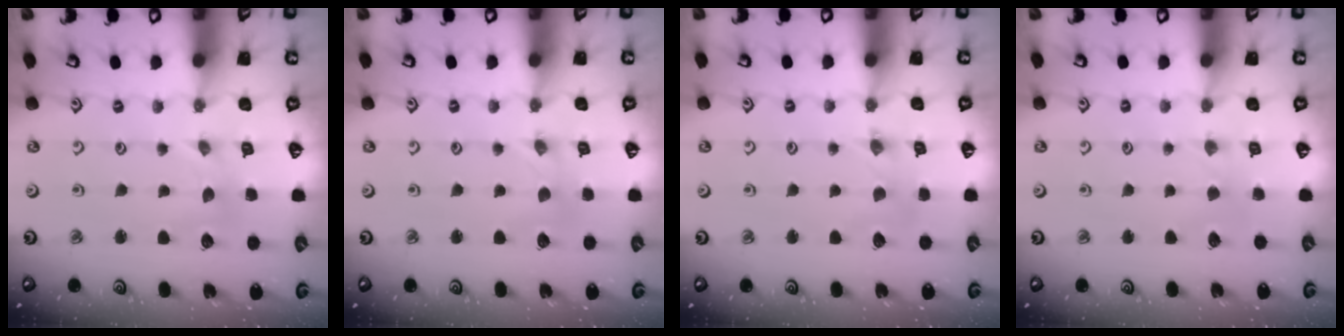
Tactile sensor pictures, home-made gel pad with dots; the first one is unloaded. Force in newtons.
{"total": 0.0}
{"total": 0.8, "press": 0.8, "slide": 0.0}
{"total": 1.4, "press": 1.4, "slide": 0.3}